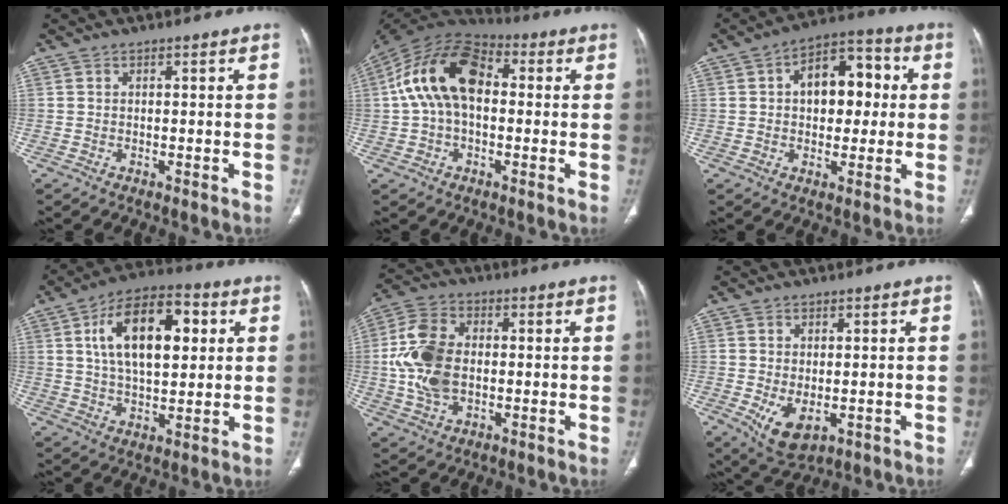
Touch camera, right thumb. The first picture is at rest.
{"total": 15.7, "force": [1.4, 9.7, 12.3], "torque": [-0.225, 0.040, 0.014]}
{"total": 12.3, "force": [1.7, 7.8, 9.4], "torque": [-0.099, 0.025, 0.018]}
{"total": 16.9, "force": [4.5, 8.7, 13.8], "torque": [-0.208, 0.005, 0.073]}
{"total": 12.6, "force": [-0.2, 8.1, 9.6], "torque": [-0.199, 0.012, -0.004]}
{"total": 6.2, "force": [-1.3, 3.6, 4.9], "torque": [-0.084, -0.012, -0.005]}